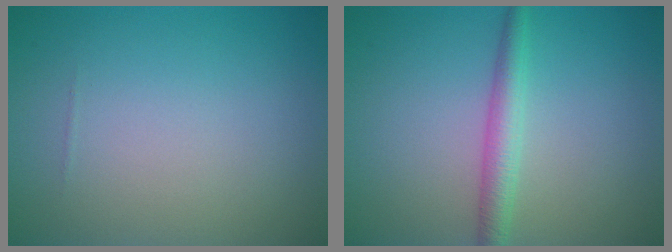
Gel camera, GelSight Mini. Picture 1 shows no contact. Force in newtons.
{"total": 2.5, "press": 2.5, "slide": 0.1}